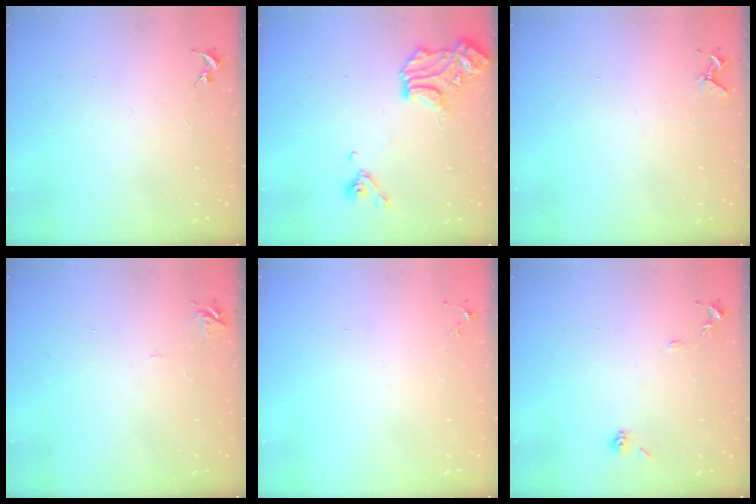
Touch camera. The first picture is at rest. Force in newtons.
{"total": 14.9, "press": 14.8, "slide": 1.2}
{"total": 4.2, "press": 4.2, "slide": 0.4}
{"total": 5.8, "press": 5.8, "slide": 0.7}
{"total": 3.5, "press": 3.5, "slide": 0.5}
{"total": 7.2, "press": 7.2, "slide": 0.8}